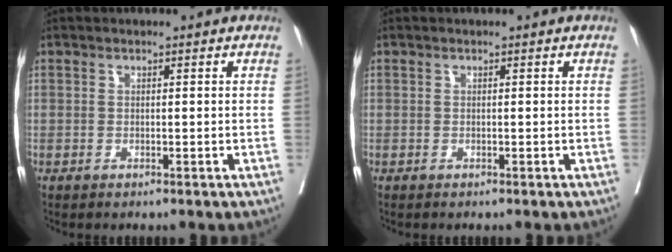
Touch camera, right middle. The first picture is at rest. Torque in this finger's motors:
{"motor_torque": [0.10, 0.08, -0.02, -0.03]}